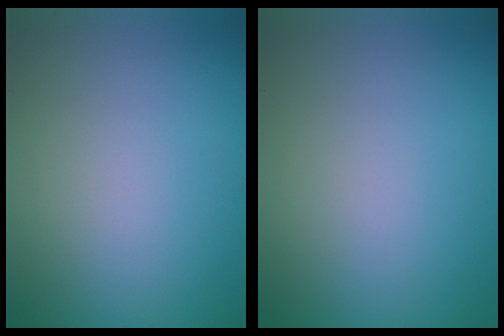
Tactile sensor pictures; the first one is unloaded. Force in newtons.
{"total": 0.0}